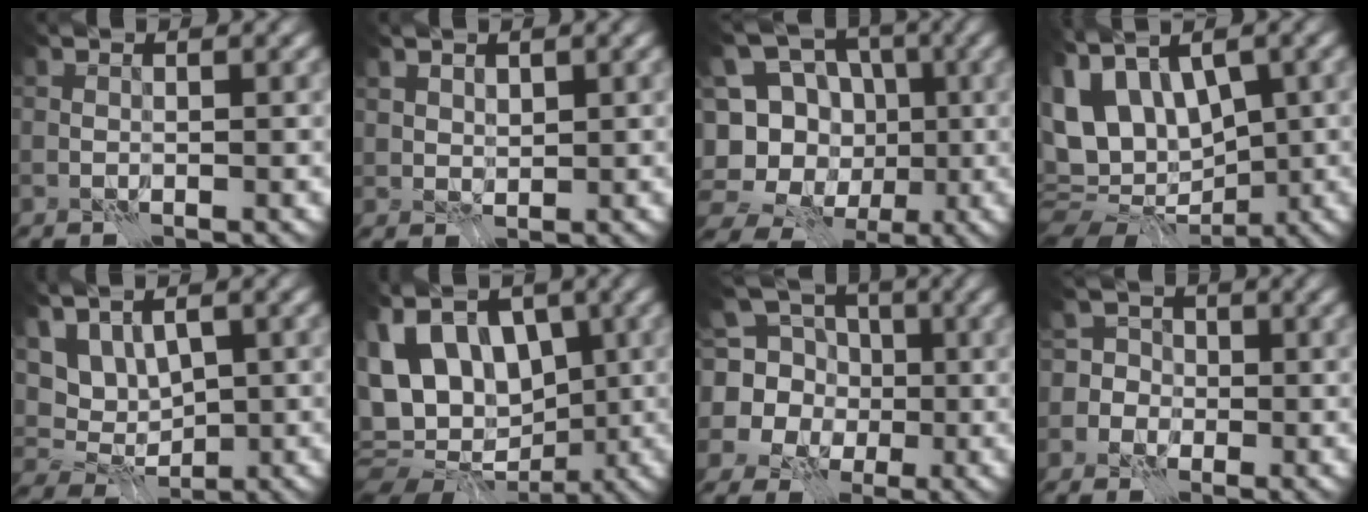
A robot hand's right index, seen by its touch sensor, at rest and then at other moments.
{"total": 1.6, "force": [0.9, 1.1, 0.7], "torque": [-0.014, -0.003, 0.017]}
{"total": 14.3, "force": [-5.9, 12.2, 4.3], "torque": [-0.117, -0.002, -0.091]}
{"total": 10.1, "force": [2.1, 6.3, 7.7], "torque": [-0.132, 0.013, 0.056]}
{"total": 5.9, "force": [1.5, 3.7, 4.3], "torque": [-0.067, 0.004, 0.034]}
{"total": 13.1, "force": [2.3, 9.1, 9.2], "torque": [-0.142, 0.036, 0.030]}
{"total": 10.7, "force": [0.3, 9.9, 4.2], "torque": [-0.121, 0.034, -0.033]}
{"total": 6.7, "force": [-1.4, 6.3, 1.6], "torque": [-0.012, 0.027, -0.072]}